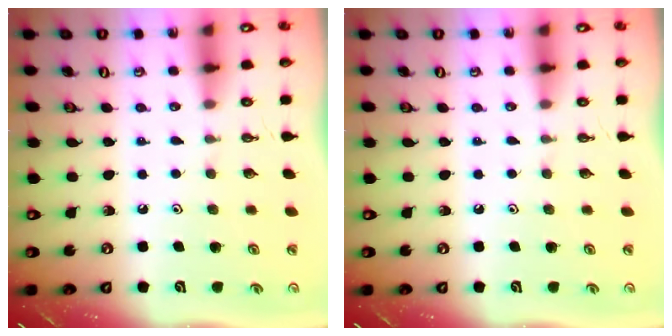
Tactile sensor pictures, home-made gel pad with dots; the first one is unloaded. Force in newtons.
{"total": 0.0}